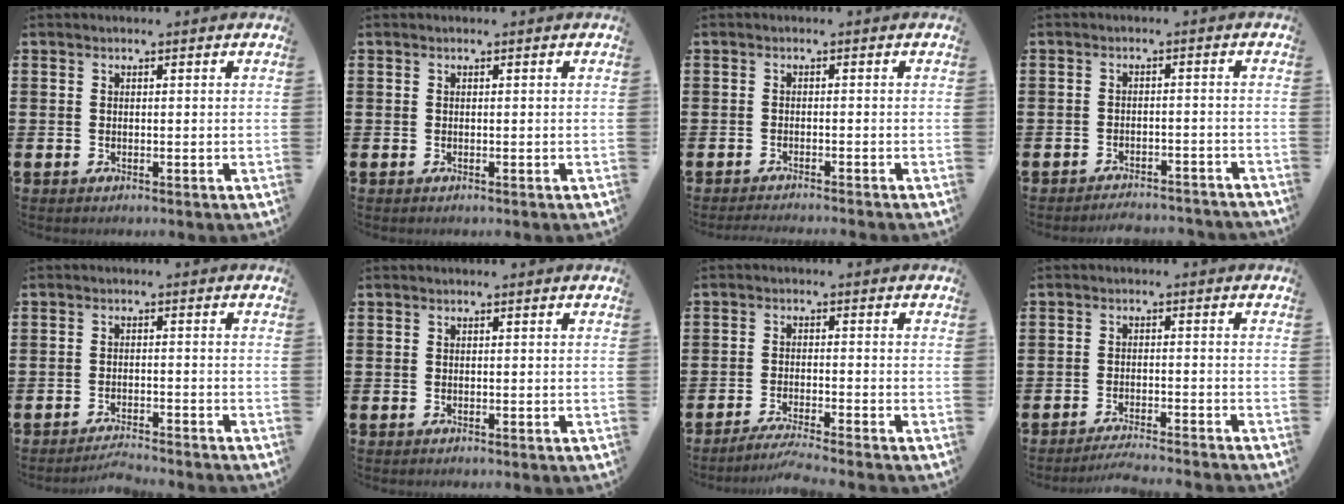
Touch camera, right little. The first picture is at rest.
{"total": 0.0}
{"total": 1.0, "force": [-1.0, -0.3, 0.1], "torque": [-0.001, 0.001, -0.019]}
{"total": 2.4, "force": [-2.4, -0.1, 0.0], "torque": [-0.004, 0.005, -0.051]}
{"total": 2.1, "force": [-2.0, -0.2, 0.3], "torque": [-0.006, 0.004, -0.041]}
{"total": 0.0}
{"total": 3.1, "force": [-2.8, -0.3, 1.4], "torque": [-0.022, -0.003, -0.052]}
{"total": 2.5, "force": [-2.4, -0.4, 0.6], "torque": [-0.009, 0.004, -0.048]}